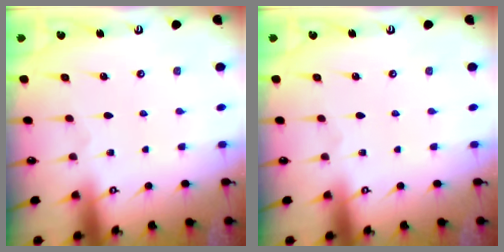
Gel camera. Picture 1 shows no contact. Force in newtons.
{"total": 0.0}